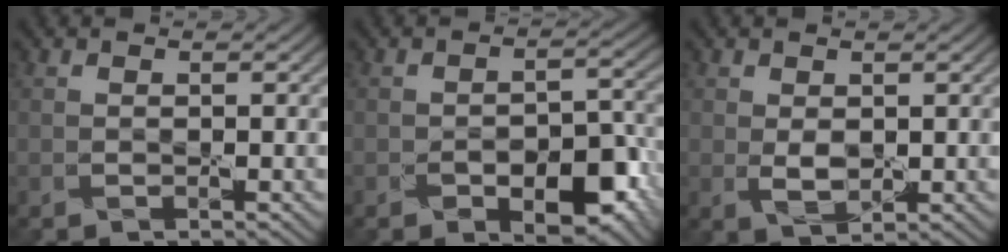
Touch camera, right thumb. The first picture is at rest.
{"total": 8.6, "force": [-3.9, 4.6, 6.2], "torque": [-0.087, -0.014, -0.052]}
{"total": 2.4, "force": [0.3, 1.5, 1.8], "torque": [-0.039, -0.007, 0.011]}